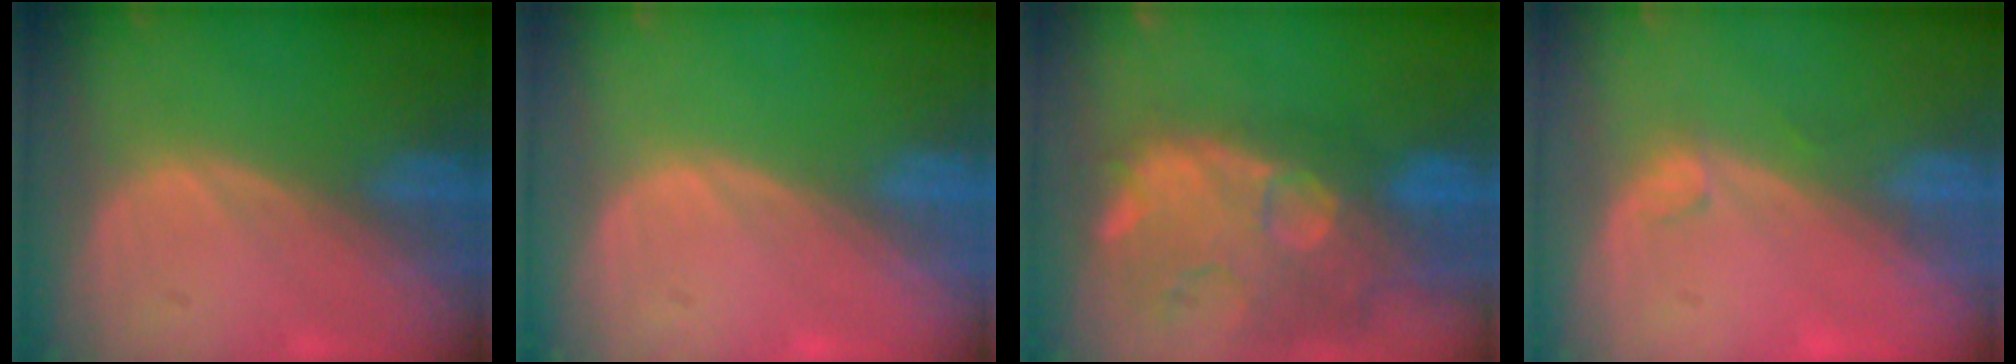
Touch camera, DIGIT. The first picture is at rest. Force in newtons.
{"total": 0.0}
{"total": 14.4, "press": 11.7, "slide": 8.5}
{"total": 1.3, "press": 1.1, "slide": 0.5}